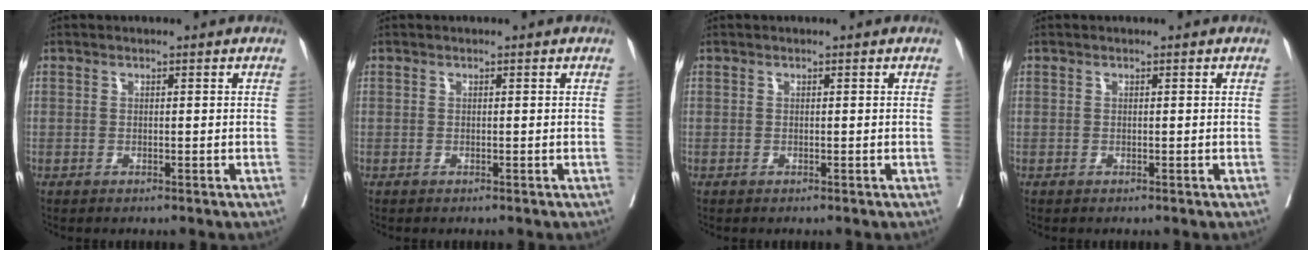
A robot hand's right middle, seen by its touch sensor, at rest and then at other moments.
{"total": 0.0}
{"total": 0.0}
{"total": 0.0}